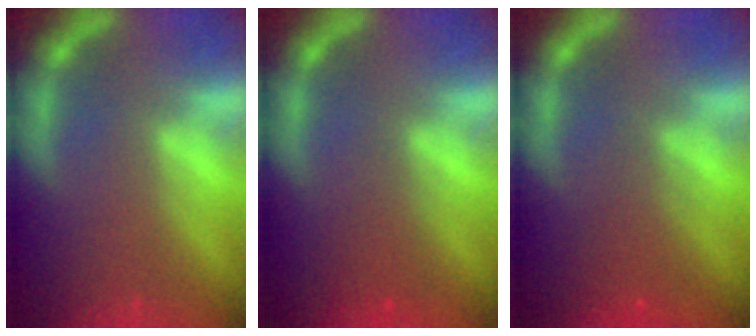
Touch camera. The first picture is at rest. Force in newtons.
{"total": 1.4}
{"total": 2.5}